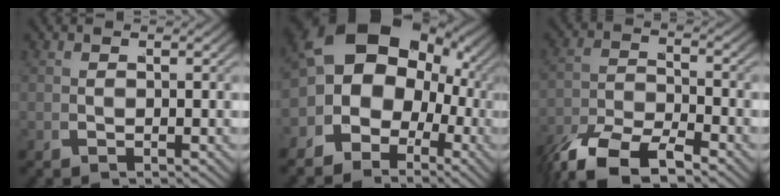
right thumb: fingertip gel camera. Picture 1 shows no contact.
{"total": 14.8, "force": [1.1, 11.2, 9.7], "torque": [-0.187, -0.017, 0.016]}
{"total": 5.3, "force": [-4.5, 1.2, 2.4], "torque": [-0.022, 0.004, -0.086]}